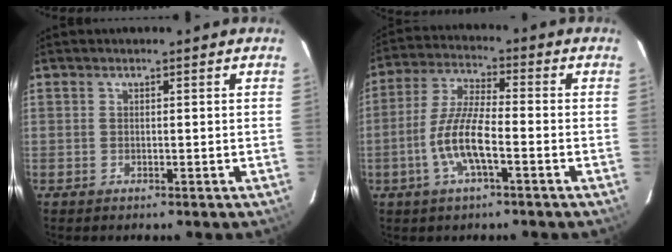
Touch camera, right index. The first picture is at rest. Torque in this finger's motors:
{"motor_torque": [0.95, -0.76, 0.80, 0.18]}